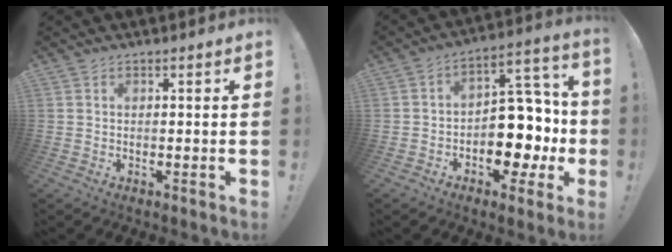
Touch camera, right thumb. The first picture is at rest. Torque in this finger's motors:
{"motor_torque": [1.70, 1.80, 0.97, -0.76, 0.03]}